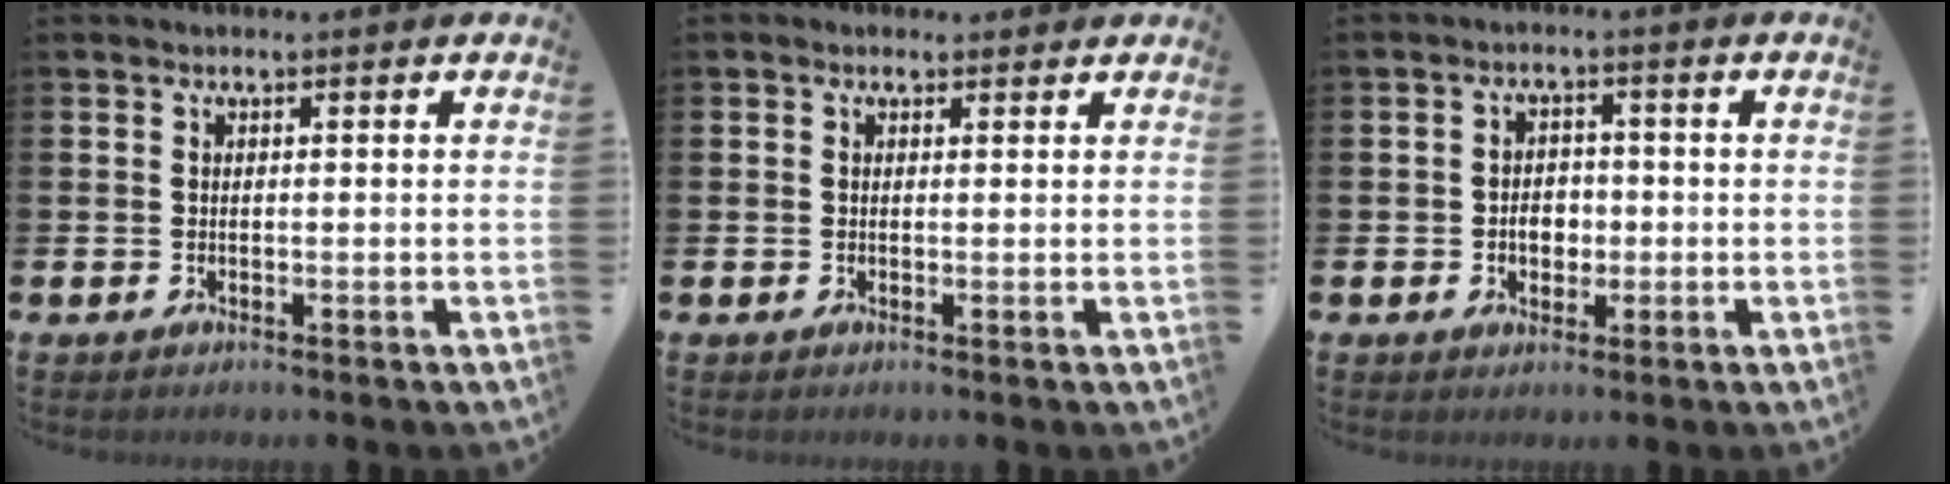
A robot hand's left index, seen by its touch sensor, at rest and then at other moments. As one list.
[{"total": 0.8, "force": [0.5, 0.6, 0.3], "torque": [0.003, 0.005, 0.006]}, {"total": 3.3, "force": [-0.5, 2.5, 2.1], "torque": [-0.026, 0.000, -0.017]}]